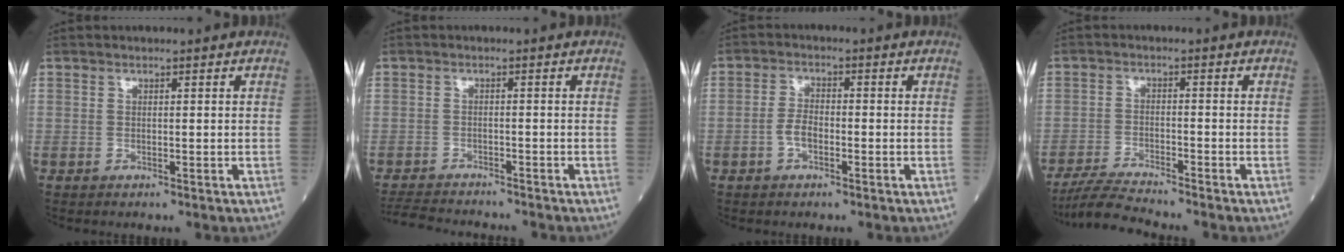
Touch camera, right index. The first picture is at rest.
{"total": 7.4, "force": [-7.1, 0.9, 1.9], "torque": [-0.030, -0.011, -0.113]}
{"total": 3.0, "force": [-1.1, 1.5, 2.4], "torque": [-0.046, 0.007, -0.020]}
{"total": 5.6, "force": [-5.2, -1.1, 1.6], "torque": [-0.036, -0.024, -0.099]}